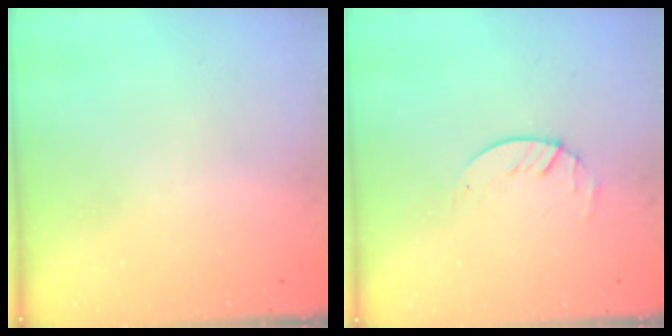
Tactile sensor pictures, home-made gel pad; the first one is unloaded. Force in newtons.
{"total": 1.7, "press": 1.6, "slide": 0.2}